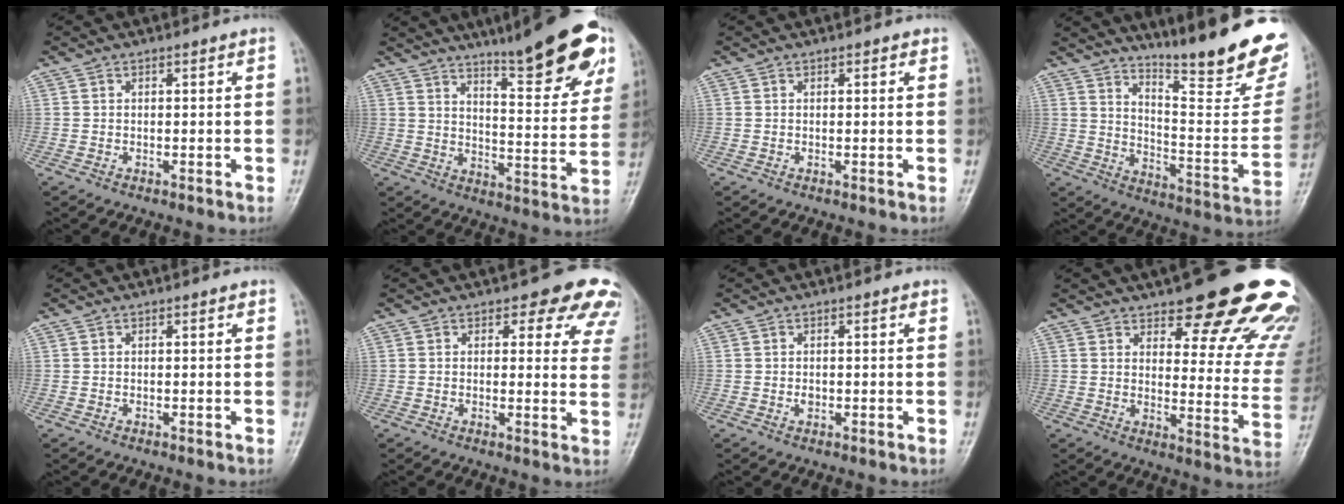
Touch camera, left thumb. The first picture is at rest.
{"total": 18.8, "force": [12.4, 4.1, 13.5], "torque": [-0.145, -0.064, 0.176]}
{"total": 0.7, "force": [0.4, 0.4, 0.5], "torque": [-0.001, 0.000, 0.002]}
{"total": 26.0, "force": [19.7, 4.9, 16.3], "torque": [-0.201, -0.141, 0.274]}
{"total": 0.0}
{"total": 10.2, "force": [7.5, 5.1, 4.6], "torque": [0.004, -0.030, 0.059]}
{"total": 1.2, "force": [-0.1, 0.9, 0.7], "torque": [-0.004, 0.001, -0.002]}
{"total": 23.9, "force": [16.8, 7.6, 15.2], "torque": [-0.141, -0.086, 0.203]}